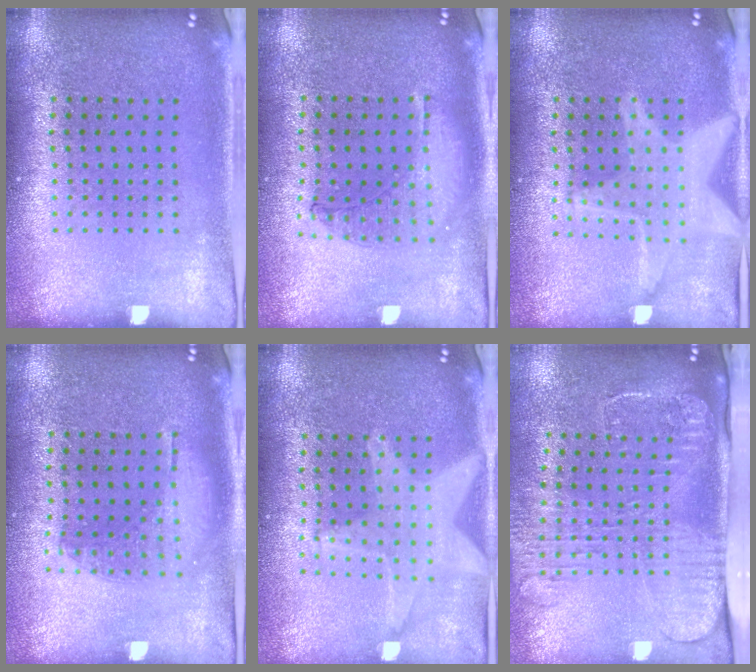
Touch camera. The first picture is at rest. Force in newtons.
{"total": 1.0, "press": 1.0, "slide": 0.2}
{"total": 3.0, "press": 3.0, "slide": 0.3}
{"total": 1.0, "press": 0.9, "slide": 0.4}
{"total": 1.9, "press": 1.7, "slide": 0.9}
{"total": 2.7, "press": 2.1, "slide": 1.7}